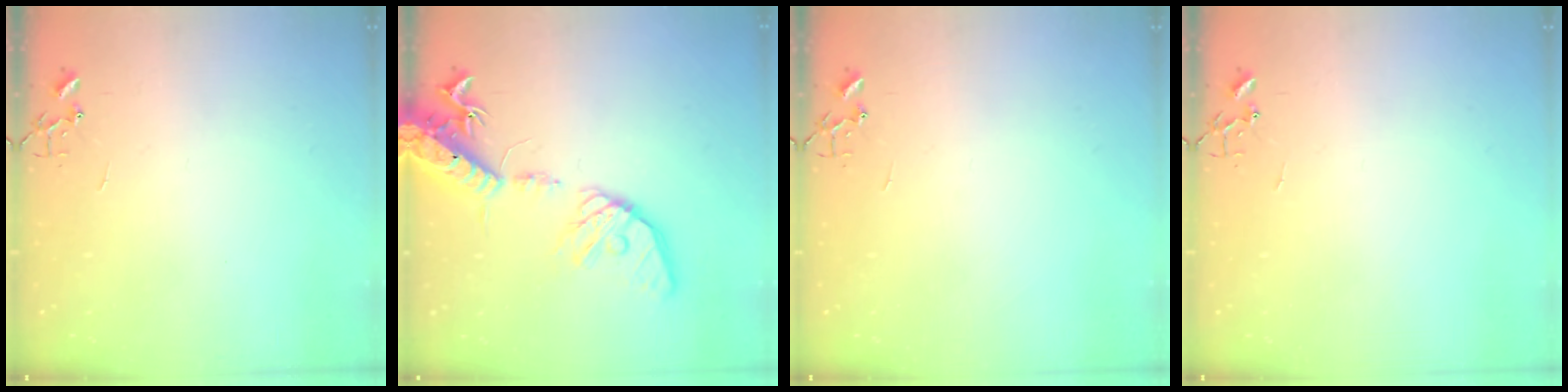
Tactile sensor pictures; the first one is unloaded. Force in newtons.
{"total": 19.4, "press": 19.1, "slide": 3.3}
{"total": 0.0}
{"total": 0.0}